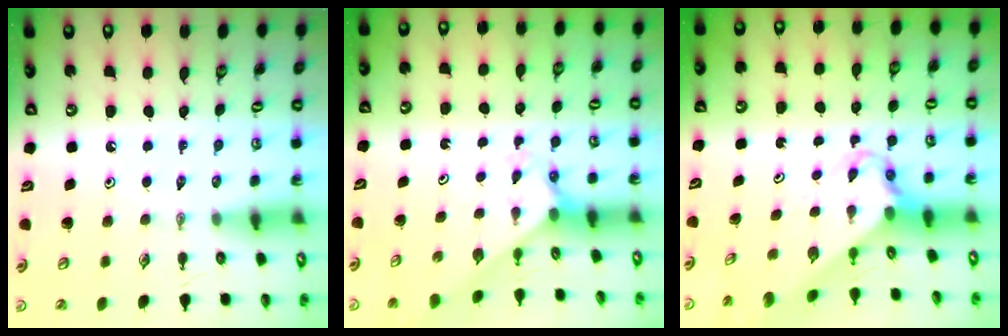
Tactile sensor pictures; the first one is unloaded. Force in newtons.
{"total": 2.3, "press": 2.3, "slide": 0.2}
{"total": 2.6, "press": 2.6, "slide": 0.2}